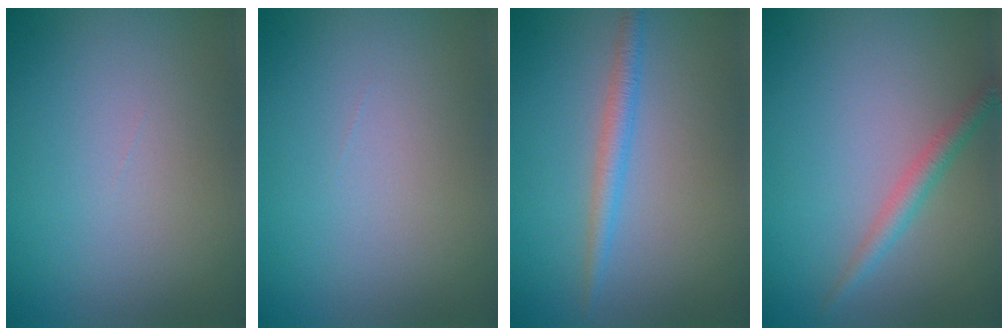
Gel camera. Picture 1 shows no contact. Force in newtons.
{"total": 0.0}
{"total": 1.9, "press": 1.9, "slide": 0.1}
{"total": 1.8, "press": 1.8, "slide": 0.0}